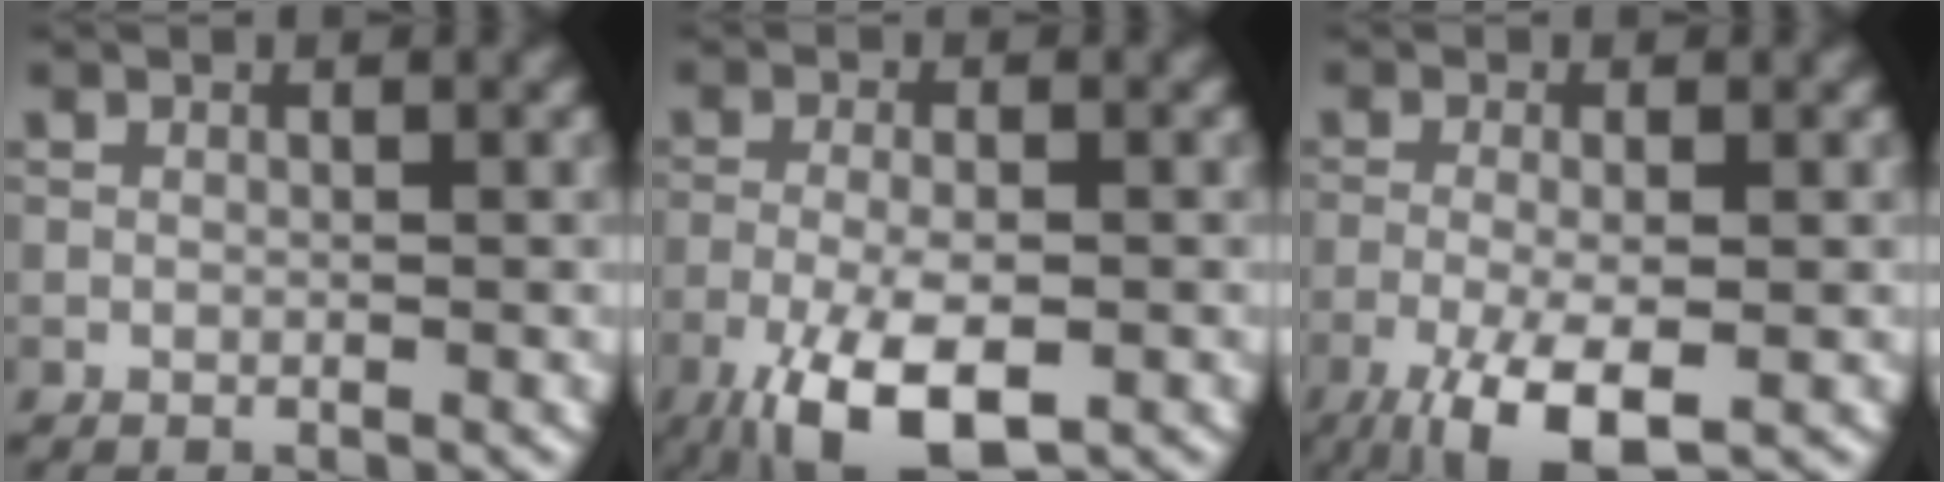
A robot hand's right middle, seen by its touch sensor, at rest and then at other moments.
{"total": 7.4, "force": [-4.0, 2.7, 5.6], "torque": [-0.113, -0.010, -0.070]}
{"total": 6.1, "force": [-3.0, 1.7, 5.0], "torque": [-0.101, -0.007, -0.057]}